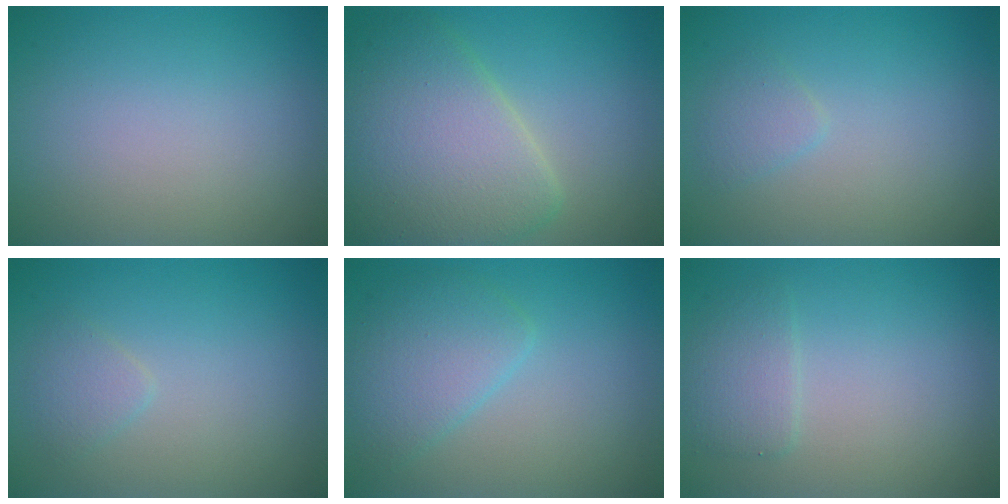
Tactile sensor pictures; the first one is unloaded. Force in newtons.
{"total": 8.1, "press": 8.1, "slide": 0.2}
{"total": 1.2, "press": 1.2, "slide": 0.1}
{"total": 1.3, "press": 1.3, "slide": 0.1}
{"total": 3.6, "press": 3.6, "slide": 0.1}
{"total": 2.0, "press": 2.0, "slide": 0.2}